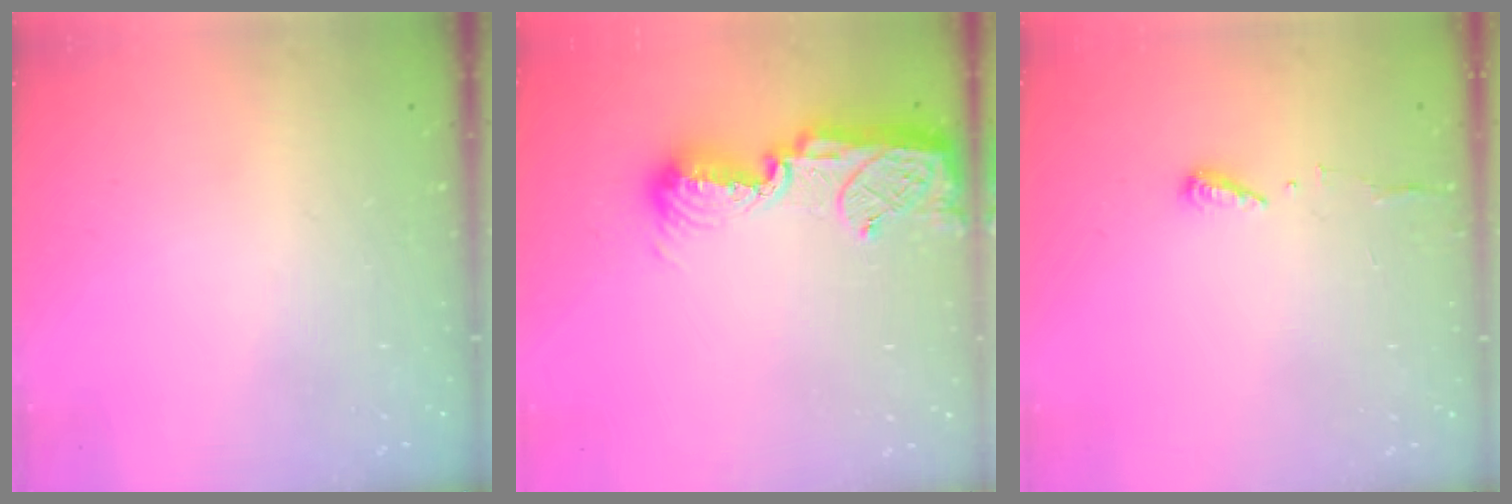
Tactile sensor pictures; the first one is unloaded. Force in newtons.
{"total": 11.6, "press": 11.5, "slide": 1.1}
{"total": 6.3, "press": 6.3, "slide": 0.5}